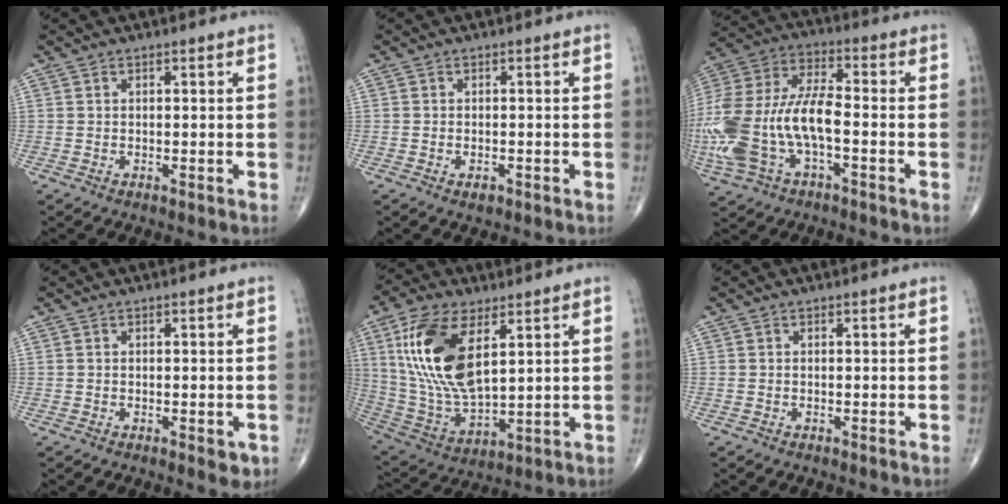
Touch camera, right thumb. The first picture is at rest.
{"total": 1.3, "force": [-0.7, 0.7, 0.9], "torque": [-0.012, 0.002, -0.009]}
{"total": 21.2, "force": [-4.7, 10.2, 17.9], "torque": [-0.416, 0.027, -0.082]}
{"total": 2.2, "force": [-0.6, 1.0, 1.8], "torque": [-0.011, -0.002, -0.006]}
{"total": 18.5, "force": [6.2, 8.6, 15.1], "torque": [-0.303, -0.027, 0.126]}
{"total": 0.0}